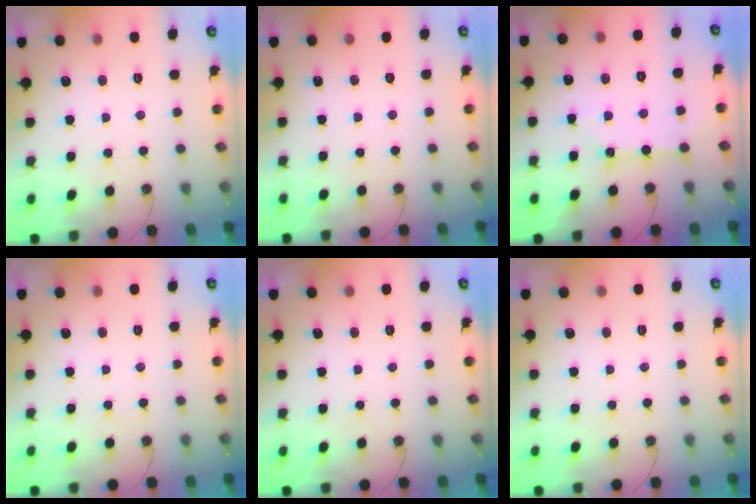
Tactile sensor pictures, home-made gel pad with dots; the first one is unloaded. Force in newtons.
{"total": 0.0}
{"total": 5.1, "press": 5.1, "slide": 0.5}
{"total": 0.0}
{"total": 0.0}
{"total": 0.0}